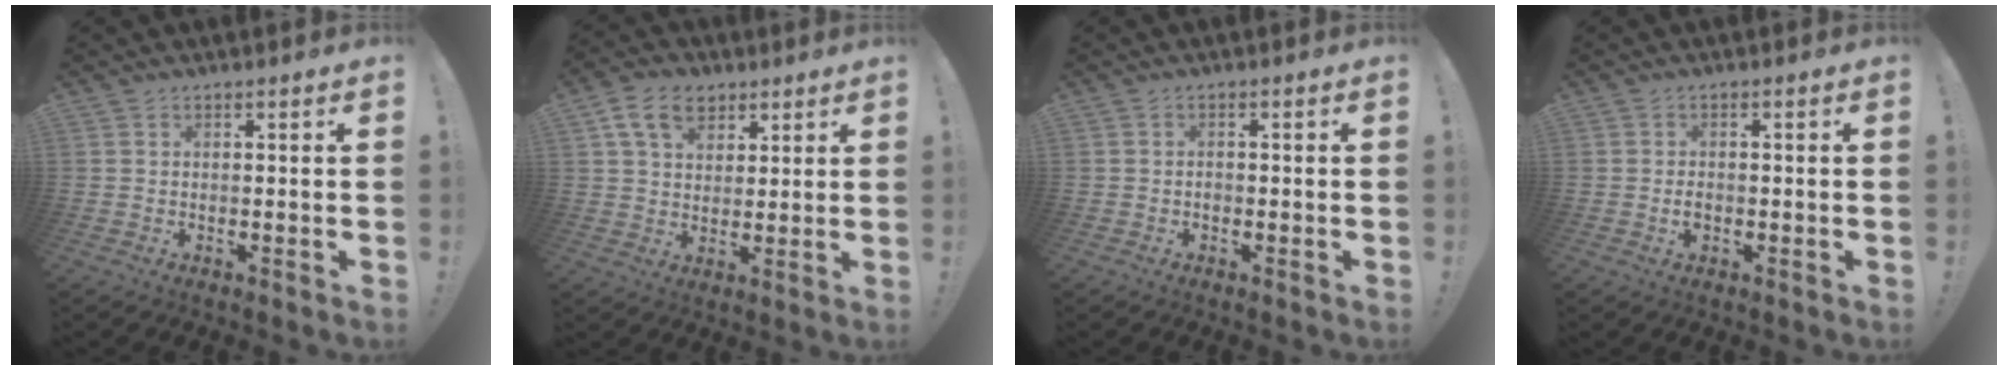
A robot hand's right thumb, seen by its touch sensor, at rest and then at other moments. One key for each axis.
{"total": 10.7, "fx": 5.7, "fy": 7.4, "fz": 5.4, "tx": -0.084, "ty": -0.013, "tz": 0.108}
{"total": 1.2, "fx": -0.8, "fy": 0.7, "fz": 0.4, "tx": -0.005, "ty": 0.003, "tz": -0.015}
{"total": 2.0, "fx": -0.8, "fy": 1.3, "fz": 1.2, "tx": -0.013, "ty": 0.000, "tz": -0.014}